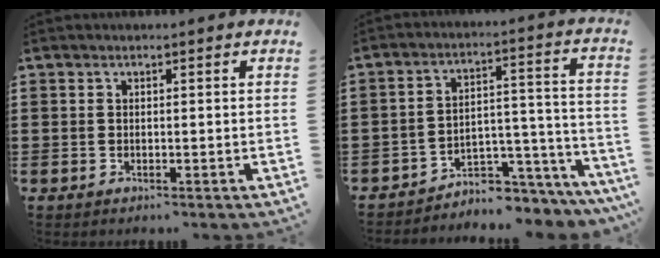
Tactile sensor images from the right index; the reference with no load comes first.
{"total": 4.3, "force": [-4.0, 1.2, 0.7], "torque": [-0.017, 0.004, -0.084]}